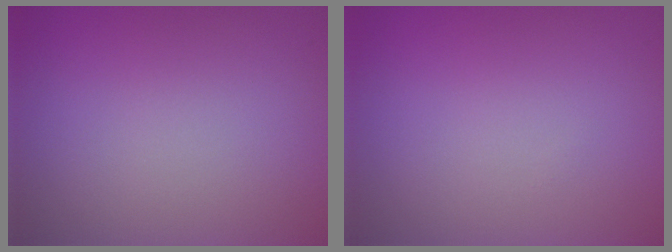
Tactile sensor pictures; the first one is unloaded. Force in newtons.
{"total": 0.0}